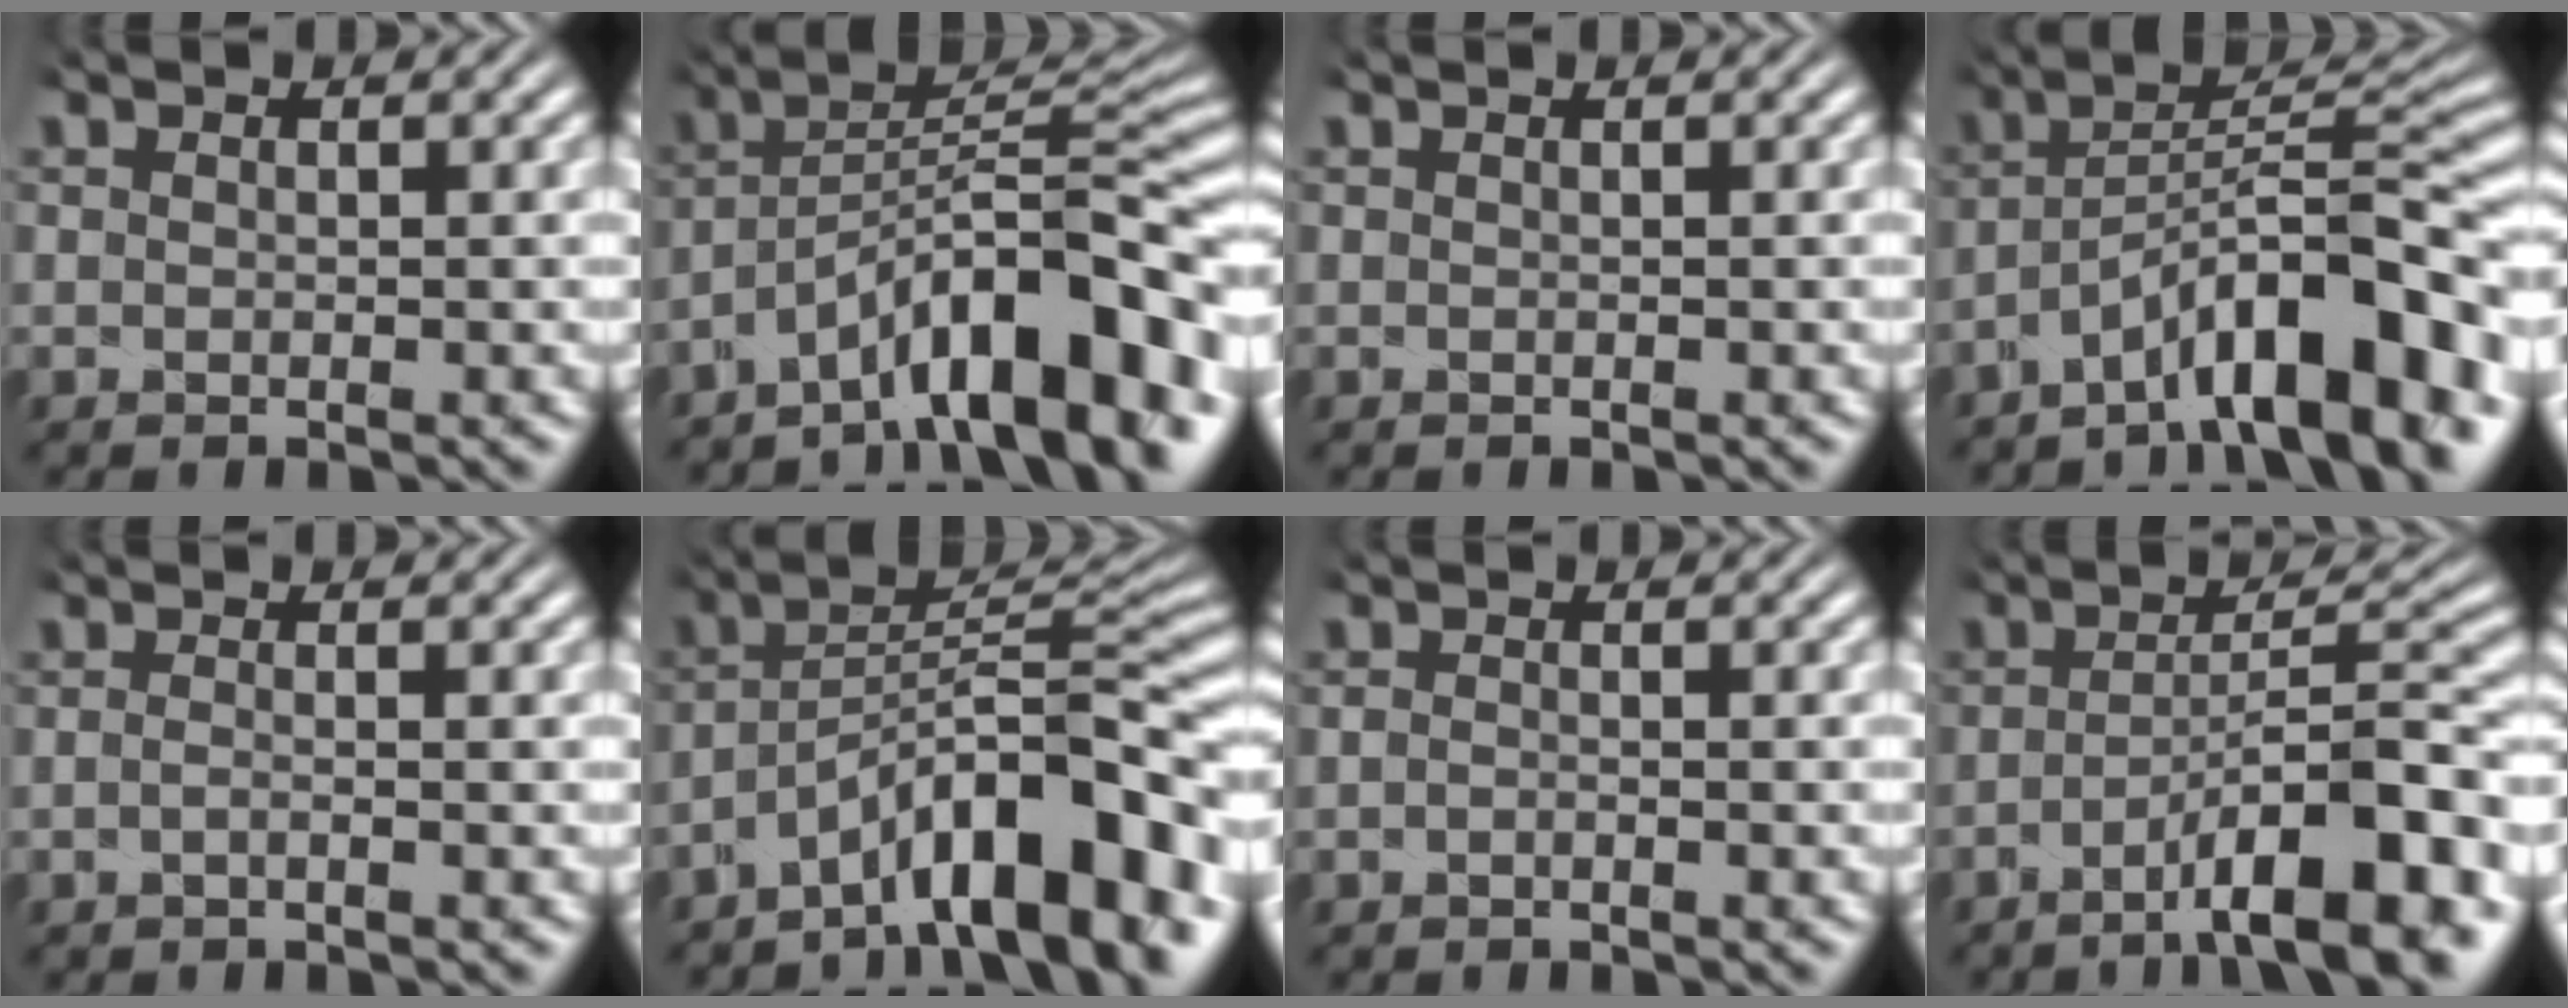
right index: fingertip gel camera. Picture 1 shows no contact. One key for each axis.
{"total": 9.2, "fx": -3.7, "fy": 3.3, "fz": 7.8, "tx": -0.096, "ty": 0.017, "tz": -0.073}
{"total": 0.0}
{"total": 8.4, "fx": -3.5, "fy": 2.5, "fz": 7.3, "tx": -0.090, "ty": 0.021, "tz": -0.070}
{"total": 0.9, "fx": -0.6, "fy": -0.7, "fz": 0.3, "tx": 0.002, "ty": 0.017, "tz": -0.023}
{"total": 9.1, "fx": -3.6, "fy": 3.5, "fz": 7.5, "tx": -0.096, "ty": 0.013, "tz": -0.072}
{"total": 0.6, "fx": -0.4, "fy": -0.4, "fz": 0.0, "tx": 0.013, "ty": 0.020, "tz": -0.020}
{"total": 8.2, "fx": -3.9, "fy": 0.9, "fz": 7.1, "tx": -0.083, "ty": 0.025, "tz": -0.069}